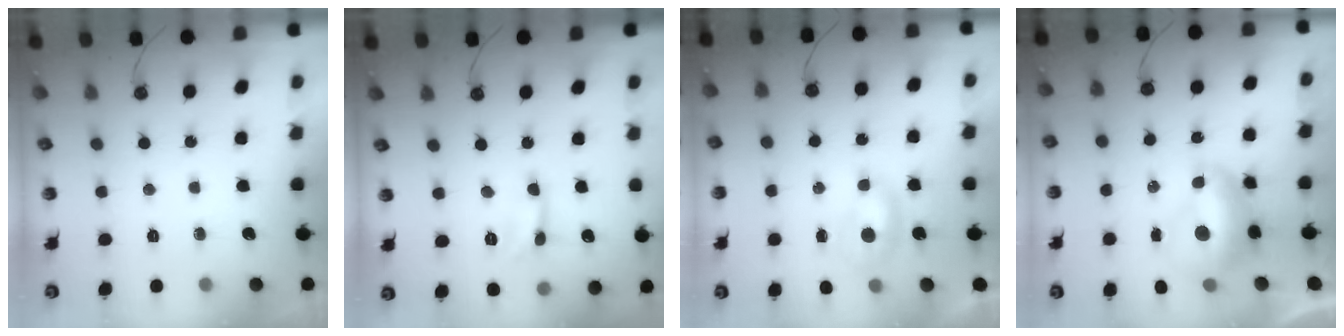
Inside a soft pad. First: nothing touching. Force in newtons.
{"total": 2.8, "press": 2.8, "slide": 0.4}
{"total": 0.5, "press": 0.4, "slide": 0.4}
{"total": 2.0, "press": 2.0, "slide": 0.6}